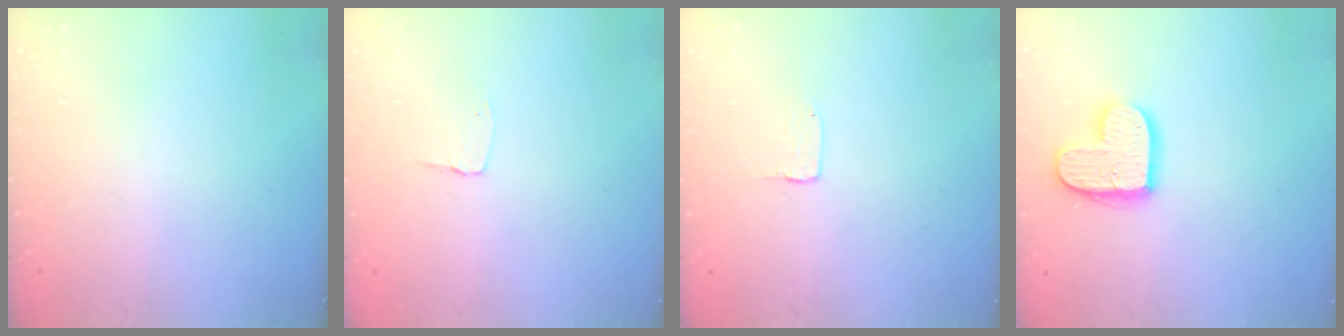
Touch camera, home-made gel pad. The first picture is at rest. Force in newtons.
{"total": 3.0, "press": 3.0, "slide": 0.3}
{"total": 1.0, "press": 1.0, "slide": 0.1}
{"total": 12.9, "press": 12.9, "slide": 0.9}